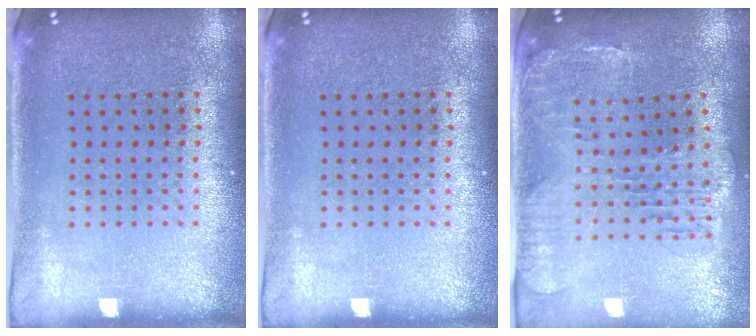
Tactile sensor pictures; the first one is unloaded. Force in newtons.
{"total": 0.0}
{"total": 1.5, "press": 1.4, "slide": 0.4}